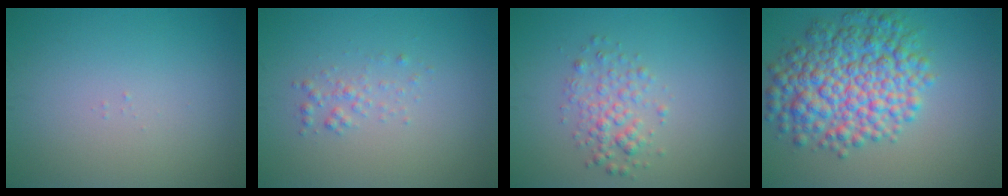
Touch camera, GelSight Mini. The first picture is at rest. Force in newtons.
{"total": 1.3, "press": 1.3, "slide": 0.1}
{"total": 2.5, "press": 2.5, "slide": 0.1}
{"total": 8.9, "press": 8.9, "slide": 0.1}